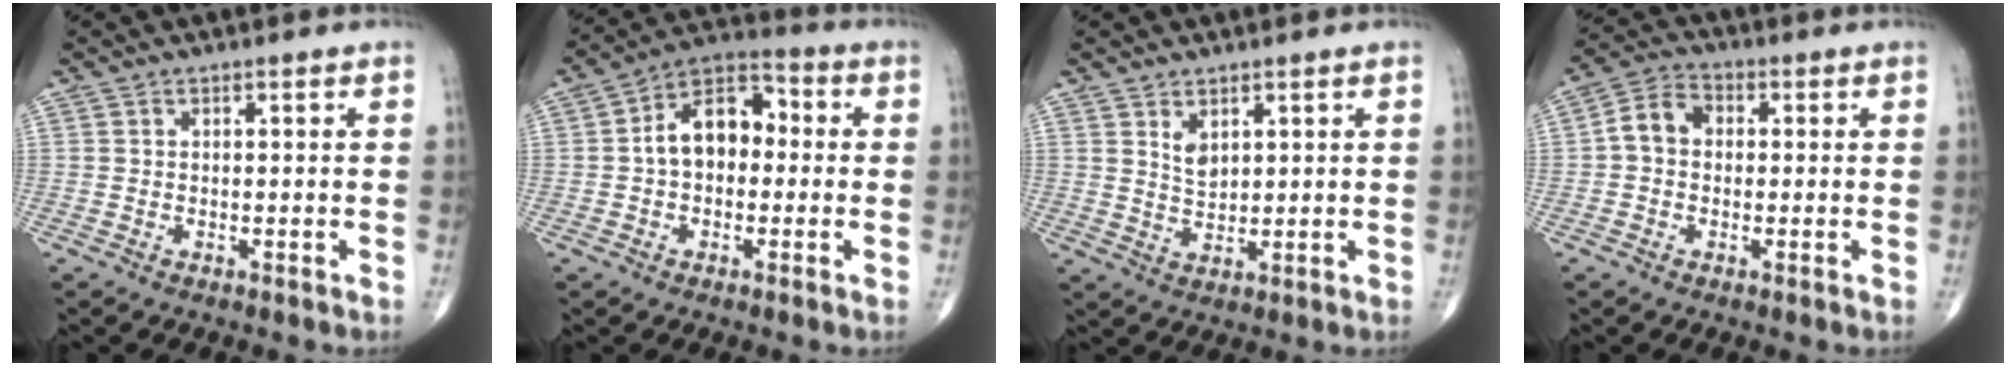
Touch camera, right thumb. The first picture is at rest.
{"total": 11.0, "force": [0.1, 7.3, 8.2], "torque": [-0.114, 0.037, -0.013]}
{"total": 3.2, "force": [1.7, 1.8, 2.1], "torque": [-0.030, -0.016, 0.038]}
{"total": 6.0, "force": [0.1, 4.6, 3.9], "torque": [-0.061, 0.022, -0.010]}